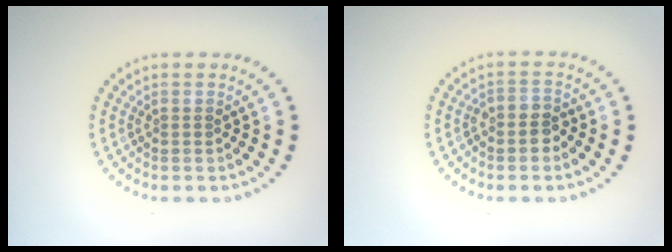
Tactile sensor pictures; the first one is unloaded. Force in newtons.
{"total": 1.9, "press": 1.7, "slide": 0.7}